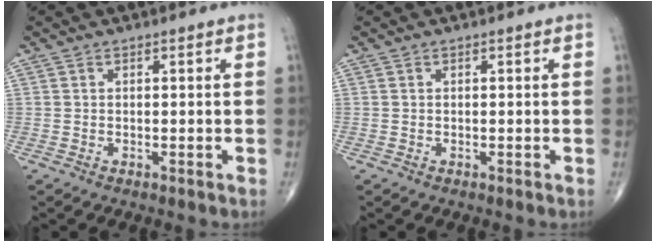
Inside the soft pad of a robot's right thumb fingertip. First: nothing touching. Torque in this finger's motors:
{"motor_torque": [0.01, 0.01, -0.03, 0.02, 0.01]}